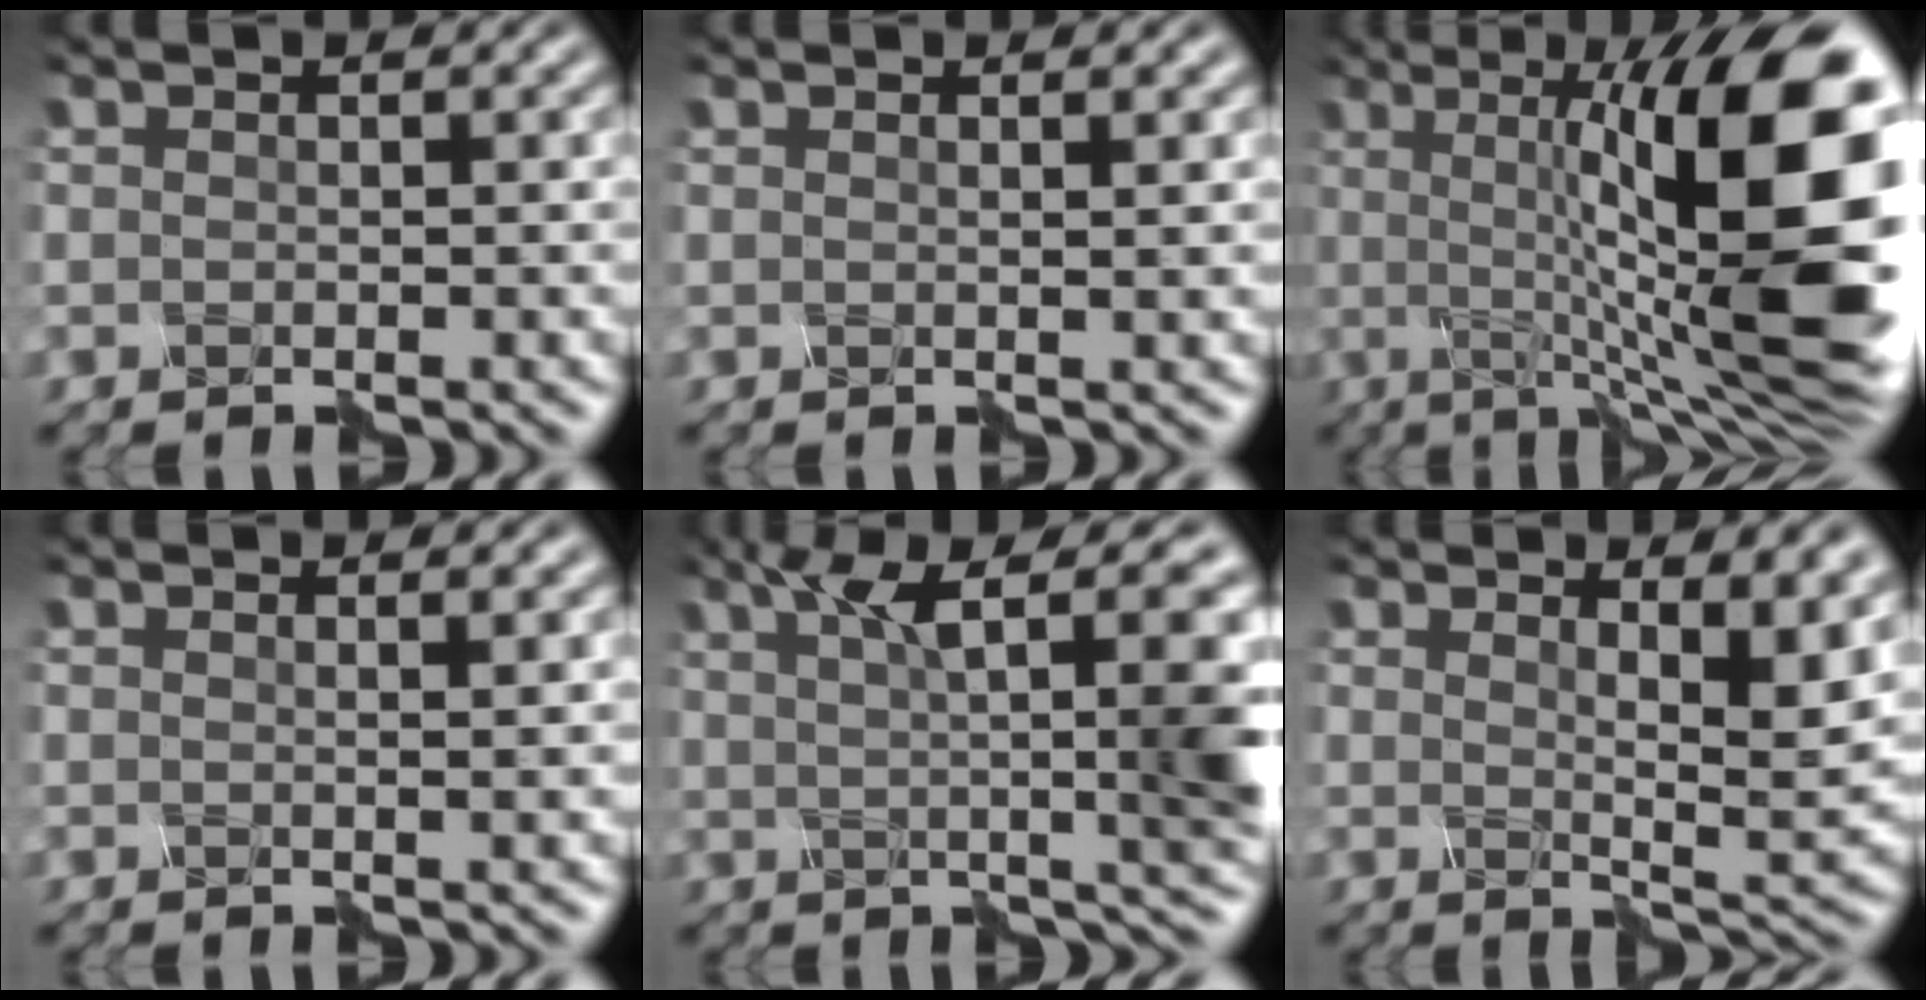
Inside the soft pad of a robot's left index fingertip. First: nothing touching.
{"total": 1.2, "force": [0.8, 0.4, 0.8], "torque": [-0.001, 0.004, -0.001]}
{"total": 17.2, "force": [1.3, 4.3, 16.6], "torque": [-0.201, 0.009, 0.019]}
{"total": 1.5, "force": [0.9, 0.5, 1.1], "torque": [-0.006, 0.007, -0.002]}
{"total": 12.6, "force": [4.7, 3.3, 11.3], "torque": [-0.131, 0.027, 0.076]}
{"total": 7.4, "force": [3.3, 2.1, 6.3], "torque": [-0.067, -0.003, 0.051]}